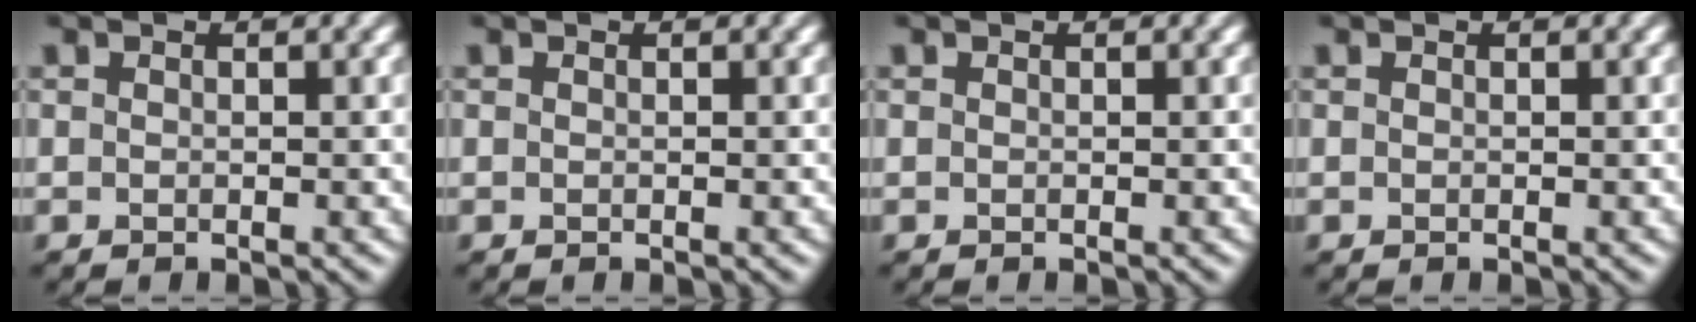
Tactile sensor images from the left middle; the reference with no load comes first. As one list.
[{"total": 0.0}, {"total": 0.0}, {"total": 0.0}]